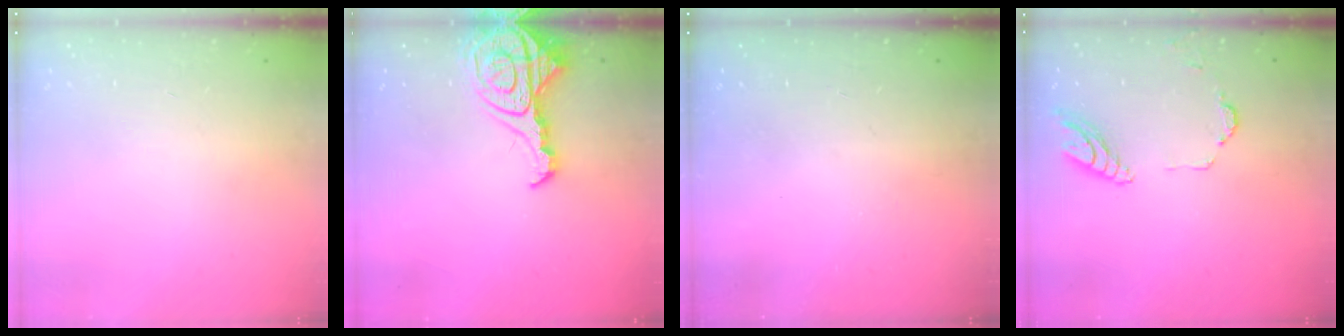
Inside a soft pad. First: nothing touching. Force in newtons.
{"total": 14.0, "press": 13.9, "slide": 1.5}
{"total": 0.0}
{"total": 11.1, "press": 10.9, "slide": 1.6}